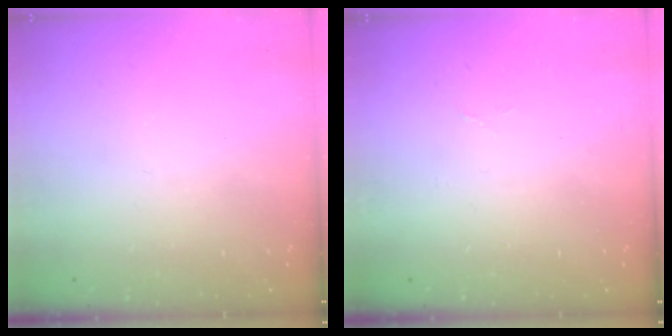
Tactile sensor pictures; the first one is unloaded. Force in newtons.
{"total": 2.0, "press": 1.9, "slide": 0.8}